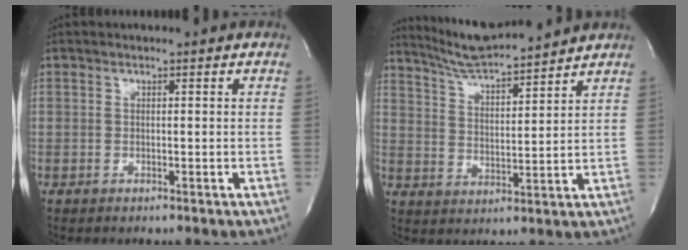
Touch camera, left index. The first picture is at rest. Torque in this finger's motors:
{"motor_torque": [-0.19, 0.03, 0.09, 0.09]}